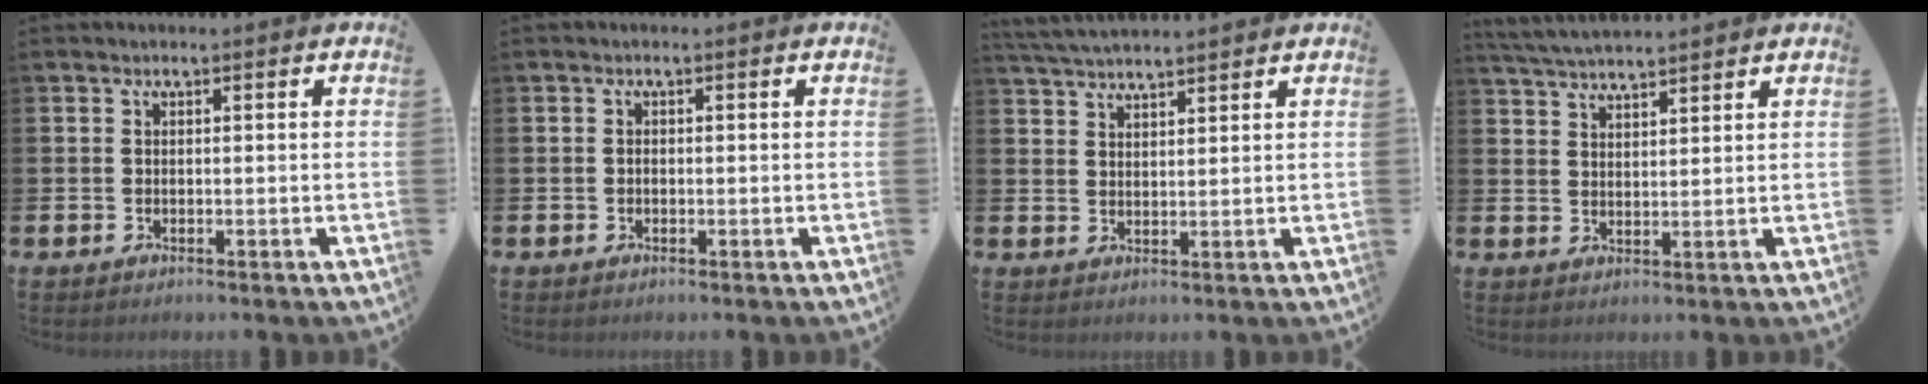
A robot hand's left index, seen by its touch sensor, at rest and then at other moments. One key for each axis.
{"total": 0.6, "fx": -0.3, "fy": 0.4, "fz": 0.3, "tx": -0.005, "ty": 0.002, "tz": -0.007}
{"total": 3.8, "fx": 3.7, "fy": 0.2, "fz": 0.7, "tx": -0.021, "ty": -0.016, "tz": 0.069}
{"total": 4.1, "fx": 4.0, "fy": 0.2, "fz": 0.6, "tx": -0.030, "ty": -0.017, "tz": 0.074}